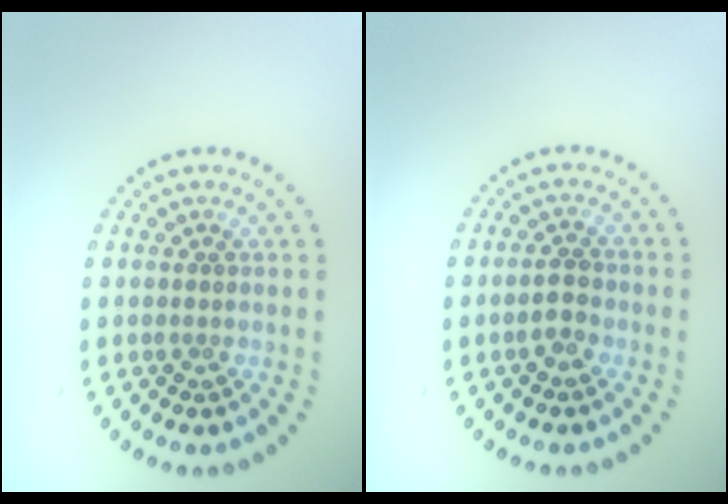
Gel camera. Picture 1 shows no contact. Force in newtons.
{"total": 1.9, "press": 1.8, "slide": 0.4}